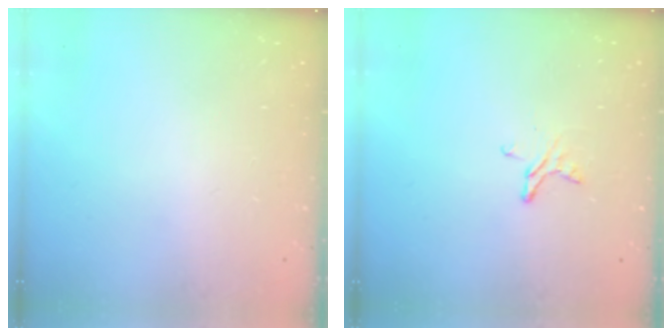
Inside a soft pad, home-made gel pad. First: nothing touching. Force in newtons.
{"total": 4.5, "press": 4.4, "slide": 0.3}